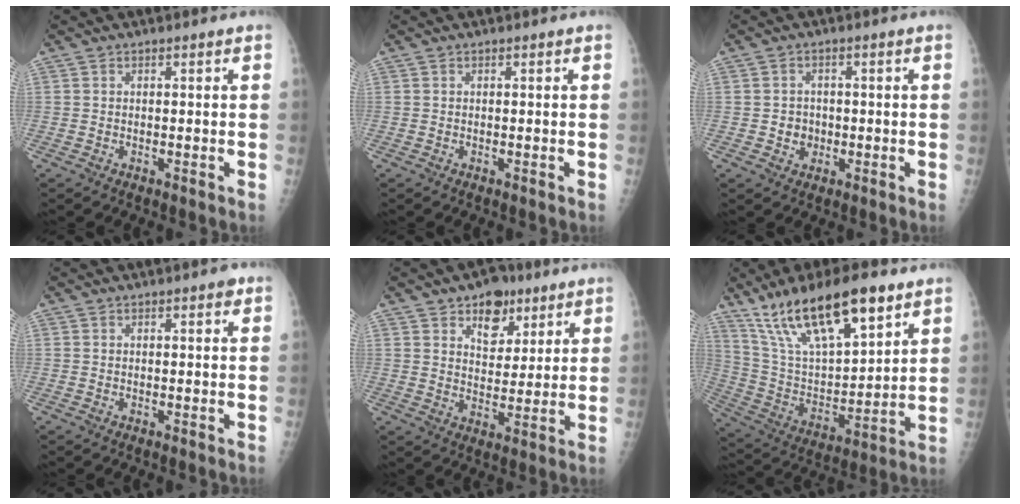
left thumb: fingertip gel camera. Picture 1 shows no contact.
{"total": 0.0}
{"total": 3.1, "force": [-0.5, 2.9, 1.1], "torque": [0.002, 0.007, -0.006]}
{"total": 0.9, "force": [0.4, 0.4, 0.7], "torque": [-0.005, 0.001, 0.003]}
{"total": 8.9, "force": [5.2, 5.8, 4.4], "torque": [-0.030, -0.024, 0.080]}
{"total": 21.7, "force": [13.9, 7.4, 14.9], "torque": [-0.238, -0.041, 0.263]}